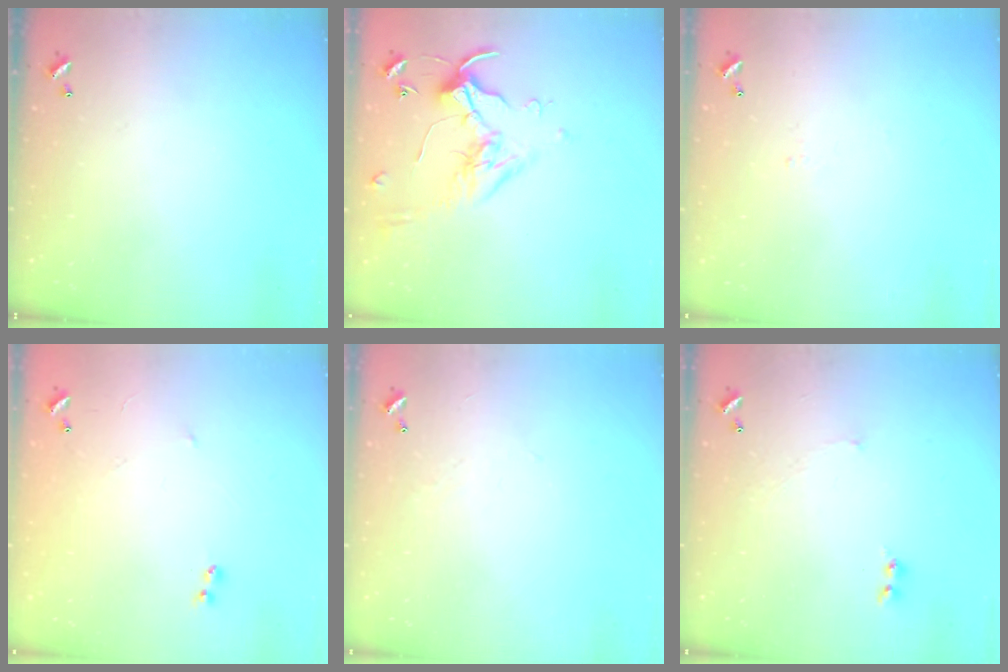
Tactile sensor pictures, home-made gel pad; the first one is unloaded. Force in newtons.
{"total": 0.7, "press": 0.6, "slide": 0.4}
{"total": 1.7, "press": 1.6, "slide": 0.3}
{"total": 6.4, "press": 6.4, "slide": 1.0}
{"total": 1.7, "press": 1.7, "slide": 0.4}
{"total": 2.6, "press": 2.6, "slide": 0.6}